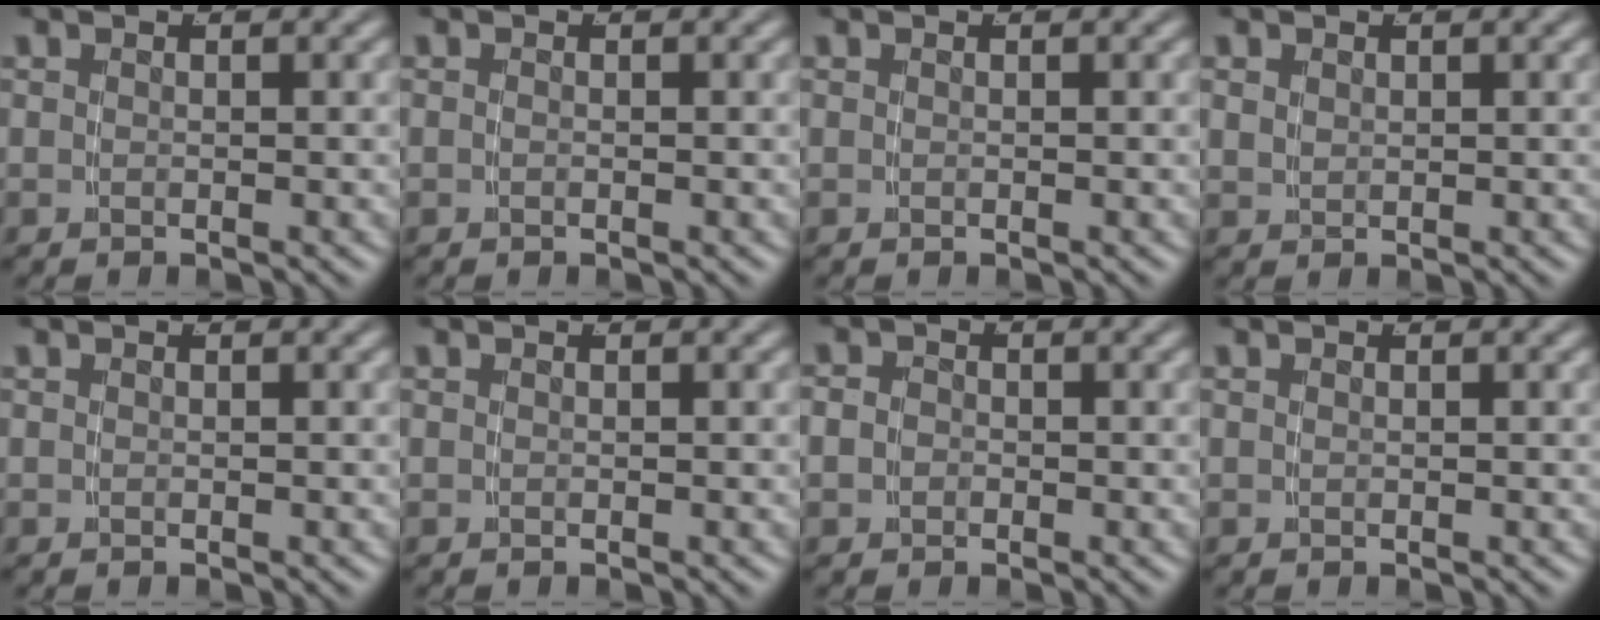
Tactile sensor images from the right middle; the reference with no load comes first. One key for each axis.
{"total": 0.0}
{"total": 0.0}
{"total": 0.7, "fx": 0.6, "fy": 0.3, "fz": 0.3, "tx": -0.006, "ty": -0.005, "tz": 0.022}
{"total": 0.0}
{"total": 0.0}
{"total": 1.7, "fx": -0.4, "fy": 1.6, "fz": 0.5, "tx": -0.017, "ty": -0.007, "tz": -0.008}
{"total": 0.0}